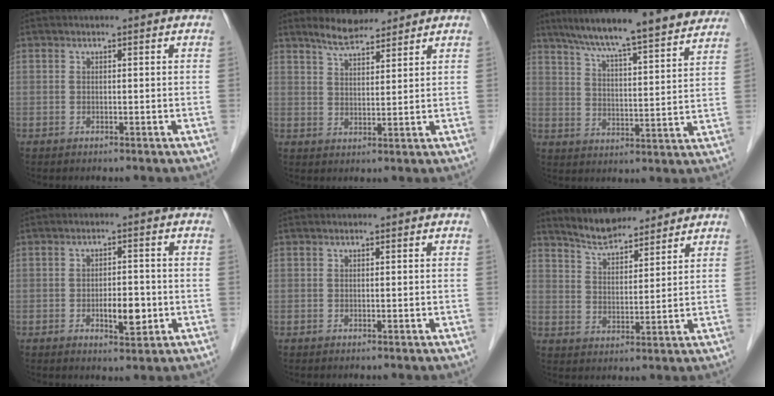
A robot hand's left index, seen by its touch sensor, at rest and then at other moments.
{"total": 5.5, "force": [4.9, 1.3, 2.2], "torque": [-0.051, 0.011, 0.091]}
{"total": 20.1, "force": [17.4, 1.6, 10.0], "torque": [-0.151, 0.011, 0.238]}
{"total": 4.4, "force": [-1.2, 1.8, 3.9], "torque": [-0.060, -0.001, -0.013]}
{"total": 0.0}
{"total": 8.3, "force": [7.7, 1.9, 2.6], "torque": [-0.051, 0.016, 0.142]}